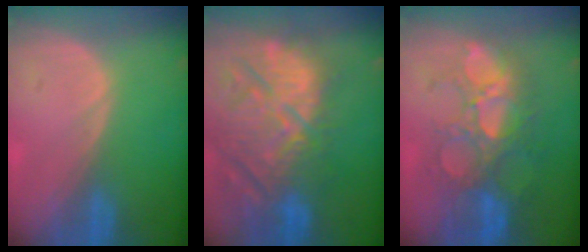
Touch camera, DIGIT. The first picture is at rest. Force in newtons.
{"total": 14.9, "press": 12.9, "slide": 7.4}
{"total": 11.0, "press": 9.5, "slide": 5.5}